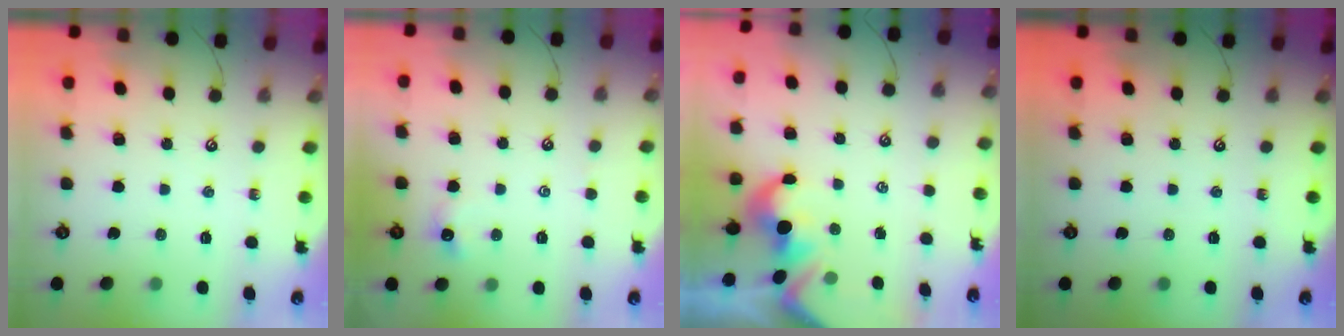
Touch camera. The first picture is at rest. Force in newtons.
{"total": 0.7, "press": 0.6, "slide": 0.4}
{"total": 1.9, "press": 1.8, "slide": 0.7}
{"total": 0.0}